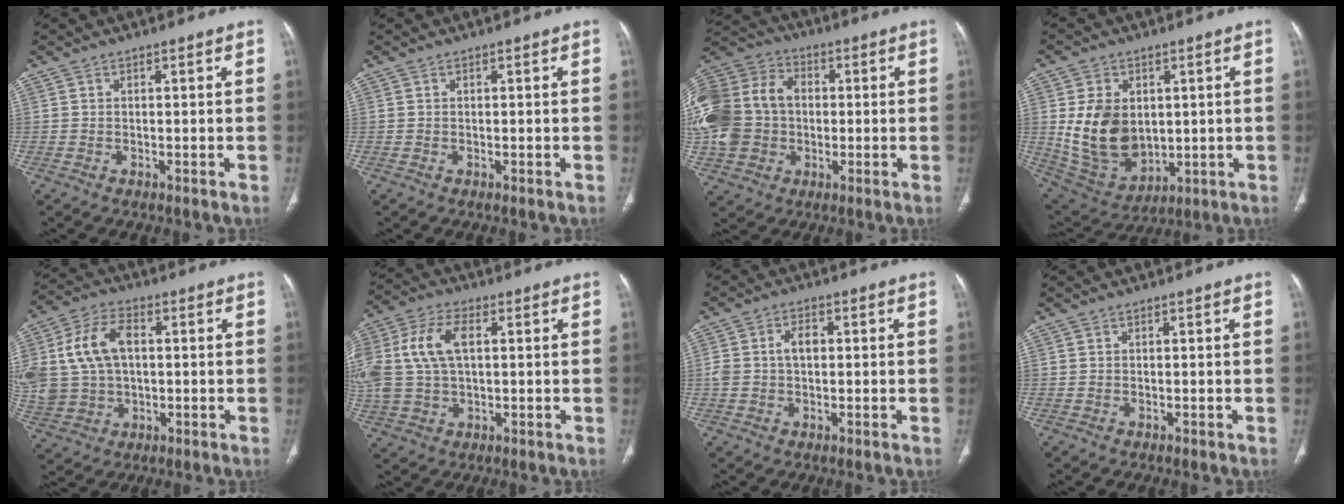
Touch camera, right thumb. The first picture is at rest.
{"total": 0.0}
{"total": 20.8, "force": [-0.8, 16.9, 12.1], "torque": [-0.277, 0.035, -0.013]}
{"total": 14.5, "force": [1.4, 10.5, 9.9], "torque": [-0.148, -0.015, 0.055]}
{"total": 15.8, "force": [2.2, 11.1, 11.0], "torque": [-0.225, 0.020, 0.047]}
{"total": 14.5, "force": [2.5, 8.8, 11.3], "torque": [-0.260, 0.018, 0.049]}
{"total": 4.7, "force": [0.3, 3.1, 3.5], "torque": [-0.075, 0.018, 0.007]}
{"total": 0.0}